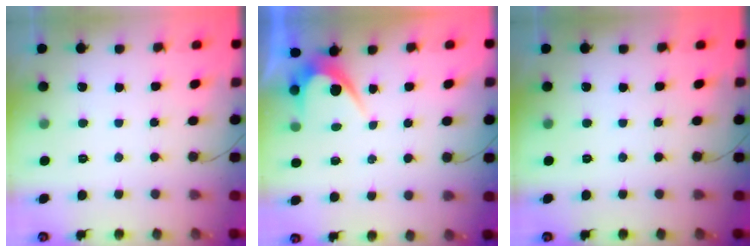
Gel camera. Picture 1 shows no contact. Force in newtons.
{"total": 4.0, "press": 4.0, "slide": 0.2}
{"total": 0.0}